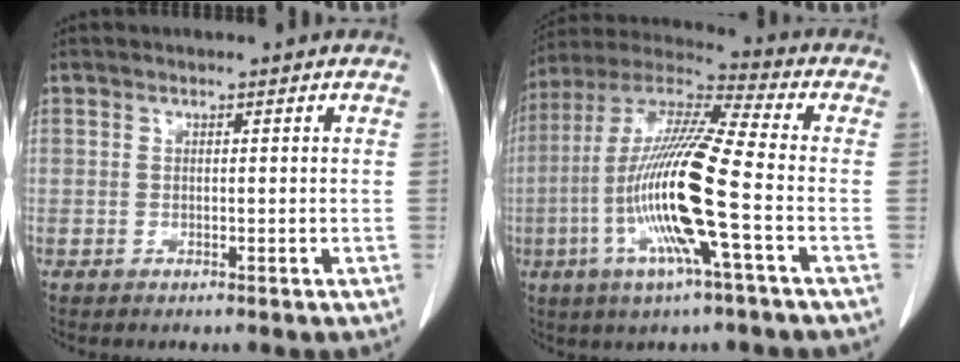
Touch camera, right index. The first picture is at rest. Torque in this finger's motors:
{"motor_torque": [2.14, 0.00, 1.05, 0.21]}